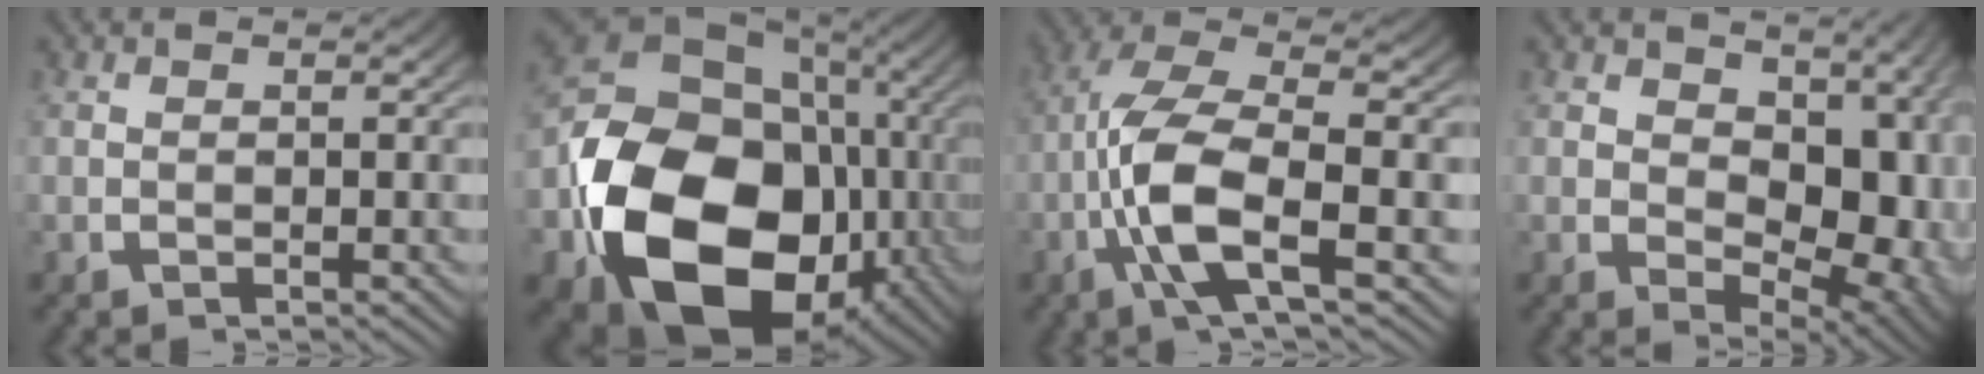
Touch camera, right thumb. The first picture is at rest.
{"total": 25.5, "force": [-6.4, 16.9, 18.0], "torque": [-0.363, -0.090, -0.065]}
{"total": 9.0, "force": [-2.3, 4.0, 7.7], "torque": [-0.189, -0.029, -0.032]}
{"total": 11.3, "force": [-0.3, 7.2, 8.6], "torque": [-0.148, -0.029, 0.010]}